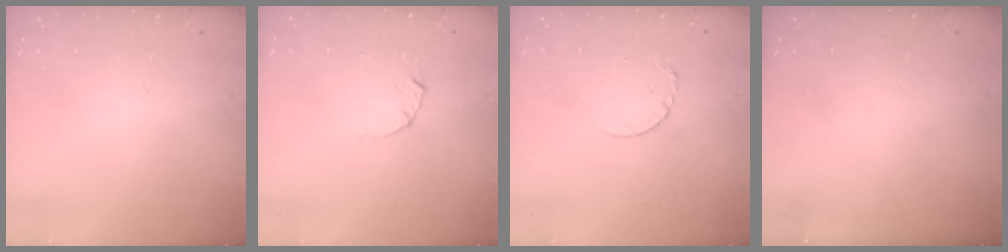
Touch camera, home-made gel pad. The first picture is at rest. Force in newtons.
{"total": 1.7, "press": 1.6, "slide": 0.3}
{"total": 3.8, "press": 3.8, "slide": 0.3}
{"total": 0.0}